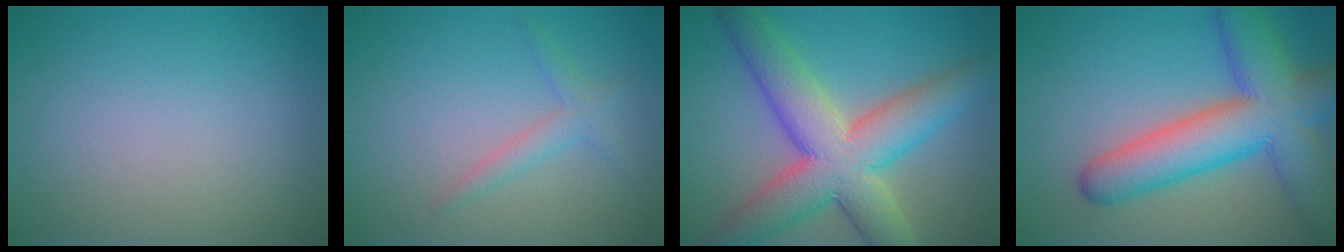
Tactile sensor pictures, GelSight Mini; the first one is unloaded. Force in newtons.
{"total": 1.8, "press": 1.8, "slide": 0.1}
{"total": 10.1, "press": 10.1, "slide": 0.7}
{"total": 10.3, "press": 10.3, "slide": 0.2}